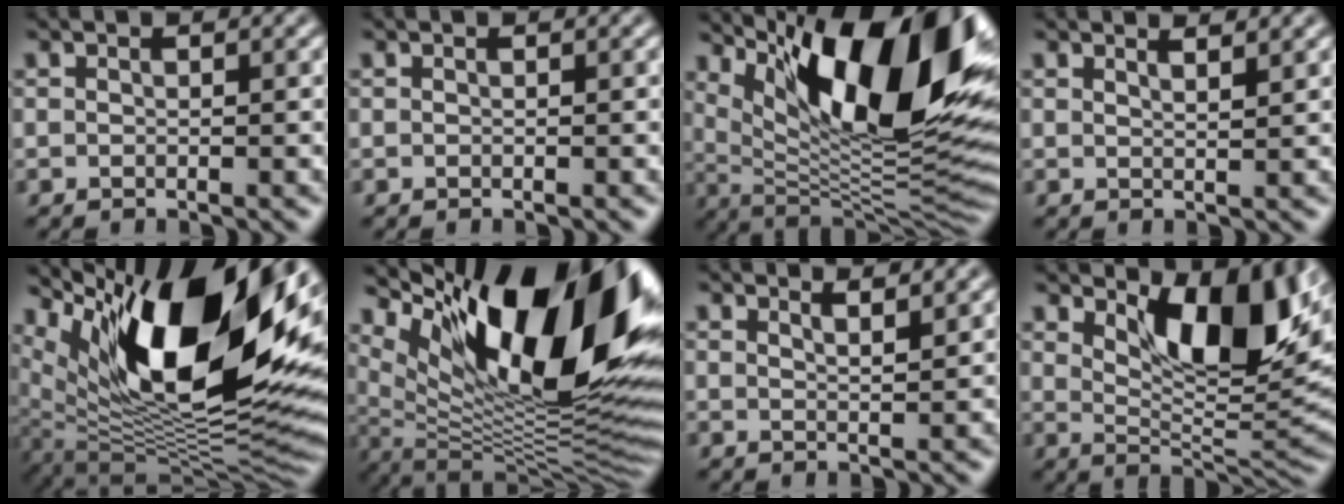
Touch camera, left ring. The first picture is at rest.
{"total": 0.0}
{"total": 16.0, "force": [7.1, 4.6, 13.5], "torque": [-0.195, -0.005, 0.127]}
{"total": 2.0, "force": [1.7, 0.5, 0.9], "torque": [-0.004, 0.007, 0.012]}
{"total": 18.2, "force": [6.8, 7.7, 15.0], "torque": [-0.245, 0.004, 0.114]}
{"total": 18.0, "force": [7.3, 6.6, 15.1], "torque": [-0.237, 0.011, 0.128]}
{"total": 2.5, "force": [2.0, 0.6, 1.3], "torque": [-0.006, 0.010, 0.016]}
{"total": 9.2, "force": [3.8, 3.6, 7.6], "torque": [-0.113, -0.014, 0.064]}